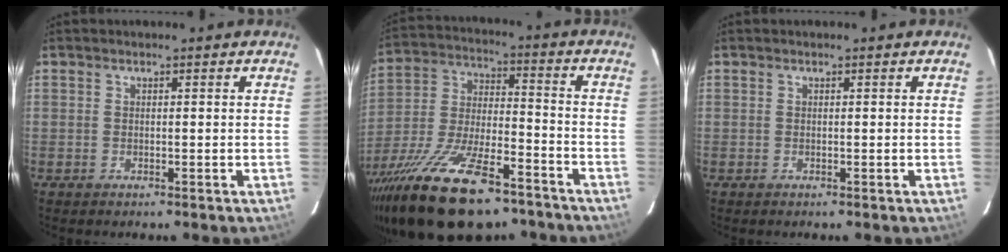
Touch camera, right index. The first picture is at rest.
{"total": 27.4, "force": [-19.0, 9.7, 17.2], "torque": [-0.340, -0.043, -0.305]}
{"total": 0.0}